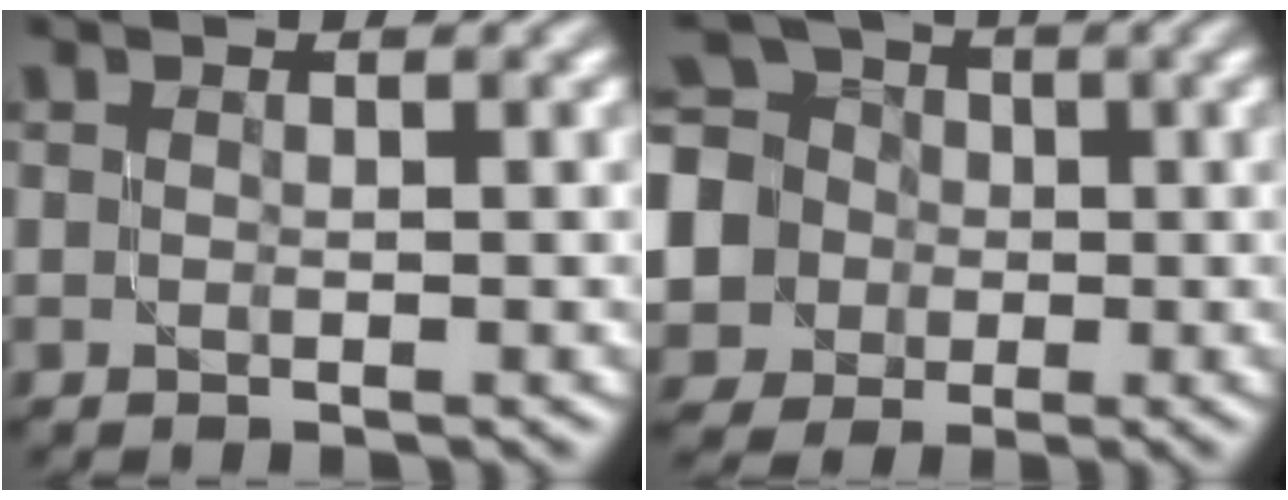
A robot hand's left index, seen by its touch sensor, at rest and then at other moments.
{"total": 7.2, "force": [-0.4, 6.7, 2.6], "torque": [-0.071, 0.004, -0.031]}